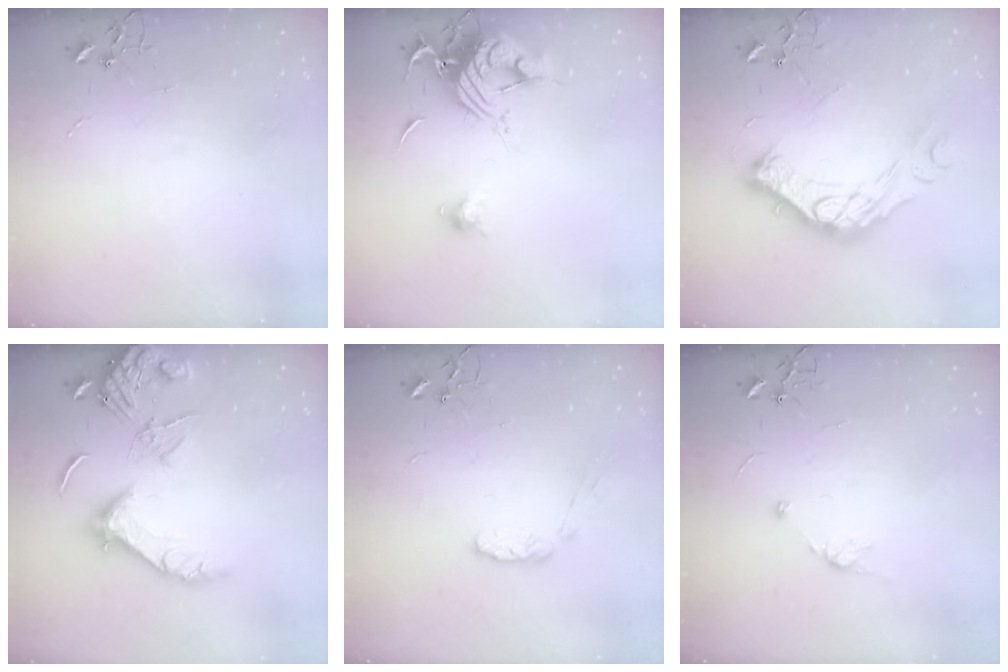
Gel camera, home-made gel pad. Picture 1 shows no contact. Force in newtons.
{"total": 13.4, "press": 13.4, "slide": 1.5}
{"total": 19.8, "press": 19.7, "slide": 1.5}
{"total": 14.9, "press": 14.7, "slide": 2.0}
{"total": 6.5, "press": 6.5, "slide": 0.5}
{"total": 6.2, "press": 6.2, "slide": 0.7}